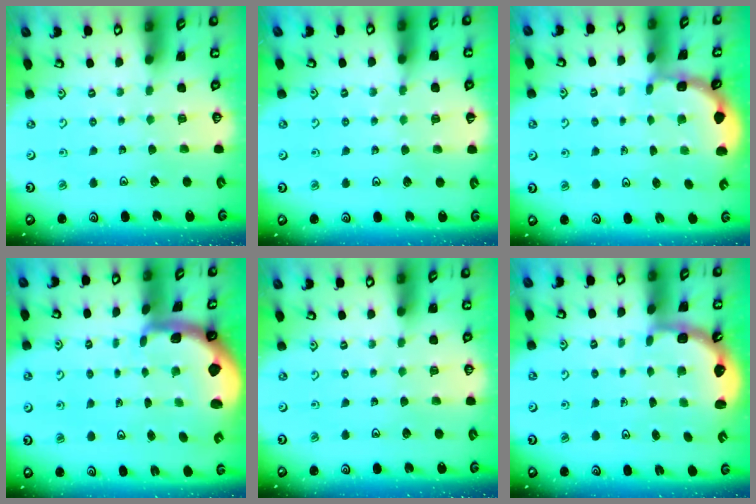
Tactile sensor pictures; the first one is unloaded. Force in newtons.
{"total": 5.0, "press": 5.0, "slide": 0.8}
{"total": 1.9, "press": 1.9, "slide": 0.2}
{"total": 1.9, "press": 1.9, "slide": 0.4}
{"total": 0.0}
{"total": 2.5, "press": 2.1, "slide": 1.3}